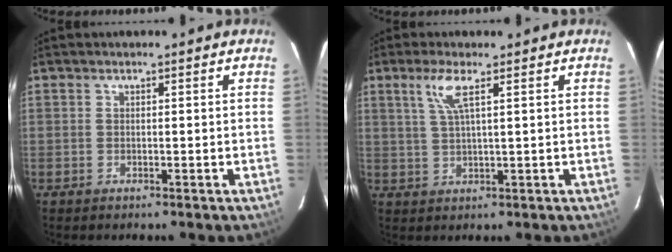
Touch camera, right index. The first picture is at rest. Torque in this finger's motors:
{"motor_torque": [0.15, 0.01, 0.22, 0.08]}